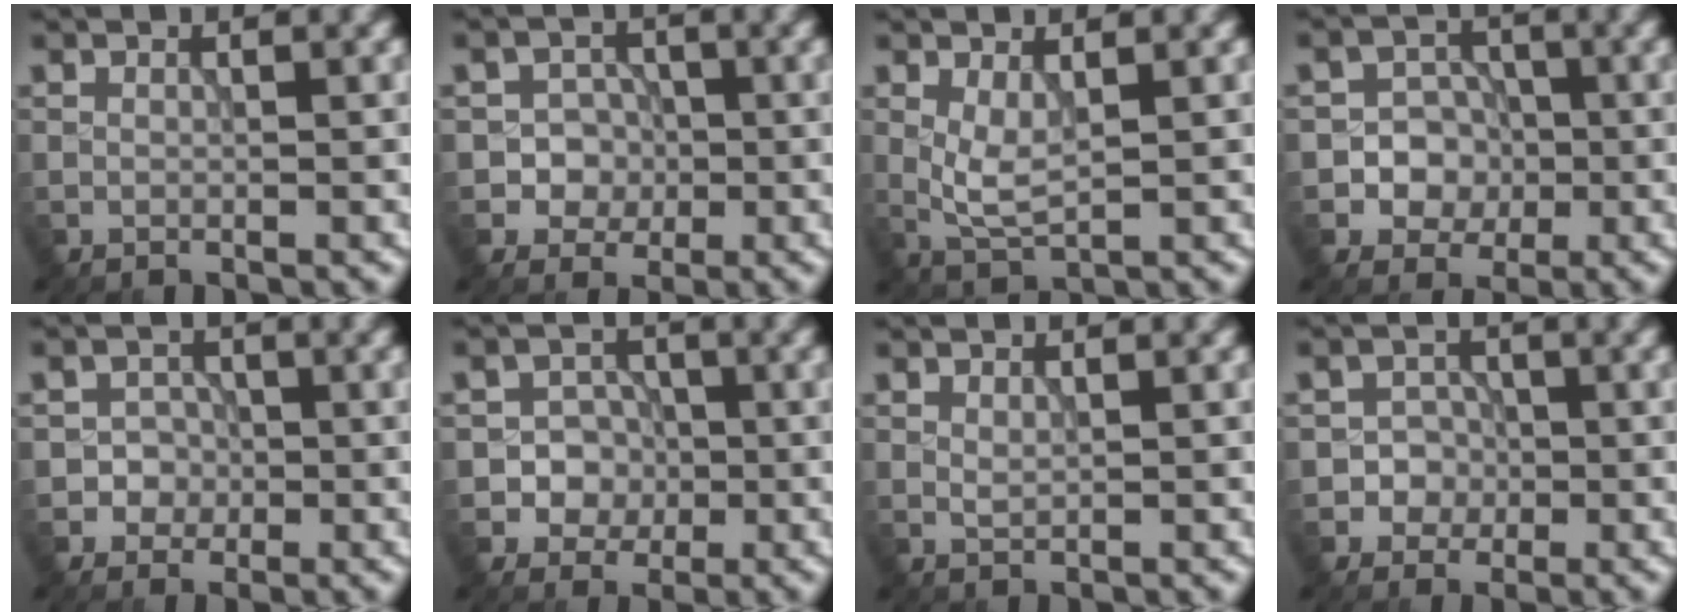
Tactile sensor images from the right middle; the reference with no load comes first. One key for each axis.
{"total": 3.3, "fx": -0.8, "fy": 3.1, "fz": 0.9, "tx": 0.009, "ty": 0.004, "tz": -0.030}
{"total": 2.6, "fx": 0.7, "fy": 0.9, "fz": 2.4, "tx": -0.057, "ty": -0.005, "tz": 0.017}
{"total": 4.1, "fx": -0.8, "fy": 3.8, "fz": 1.4, "tx": 0.003, "ty": 0.002, "tz": -0.033}
{"total": 2.1, "fx": -0.6, "fy": 2.0, "fz": 0.3, "tx": 0.017, "ty": 0.006, "tz": -0.018}
{"total": 3.7, "fx": -0.8, "fy": 3.5, "fz": 1.0, "tx": 0.008, "ty": 0.006, "tz": -0.032}
{"total": 0.7, "fx": 0.4, "fy": 0.3, "fz": 0.5, "tx": -0.014, "ty": -0.001, "tz": 0.010}
{"total": 2.6, "fx": -0.7, "fy": 2.4, "fz": 0.4, "tx": 0.015, "ty": 0.006, "tz": -0.023}